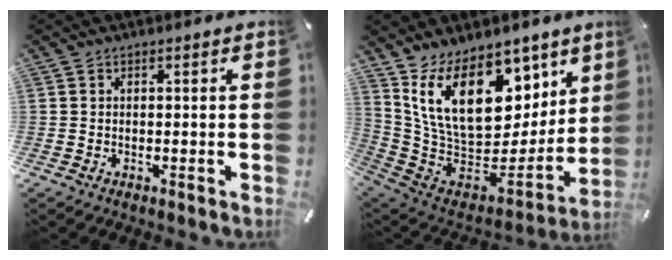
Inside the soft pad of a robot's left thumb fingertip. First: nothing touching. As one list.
[{"total": 21.4, "force": [9.8, 13.5, 13.3], "torque": [-0.242, -0.076, 0.180]}]